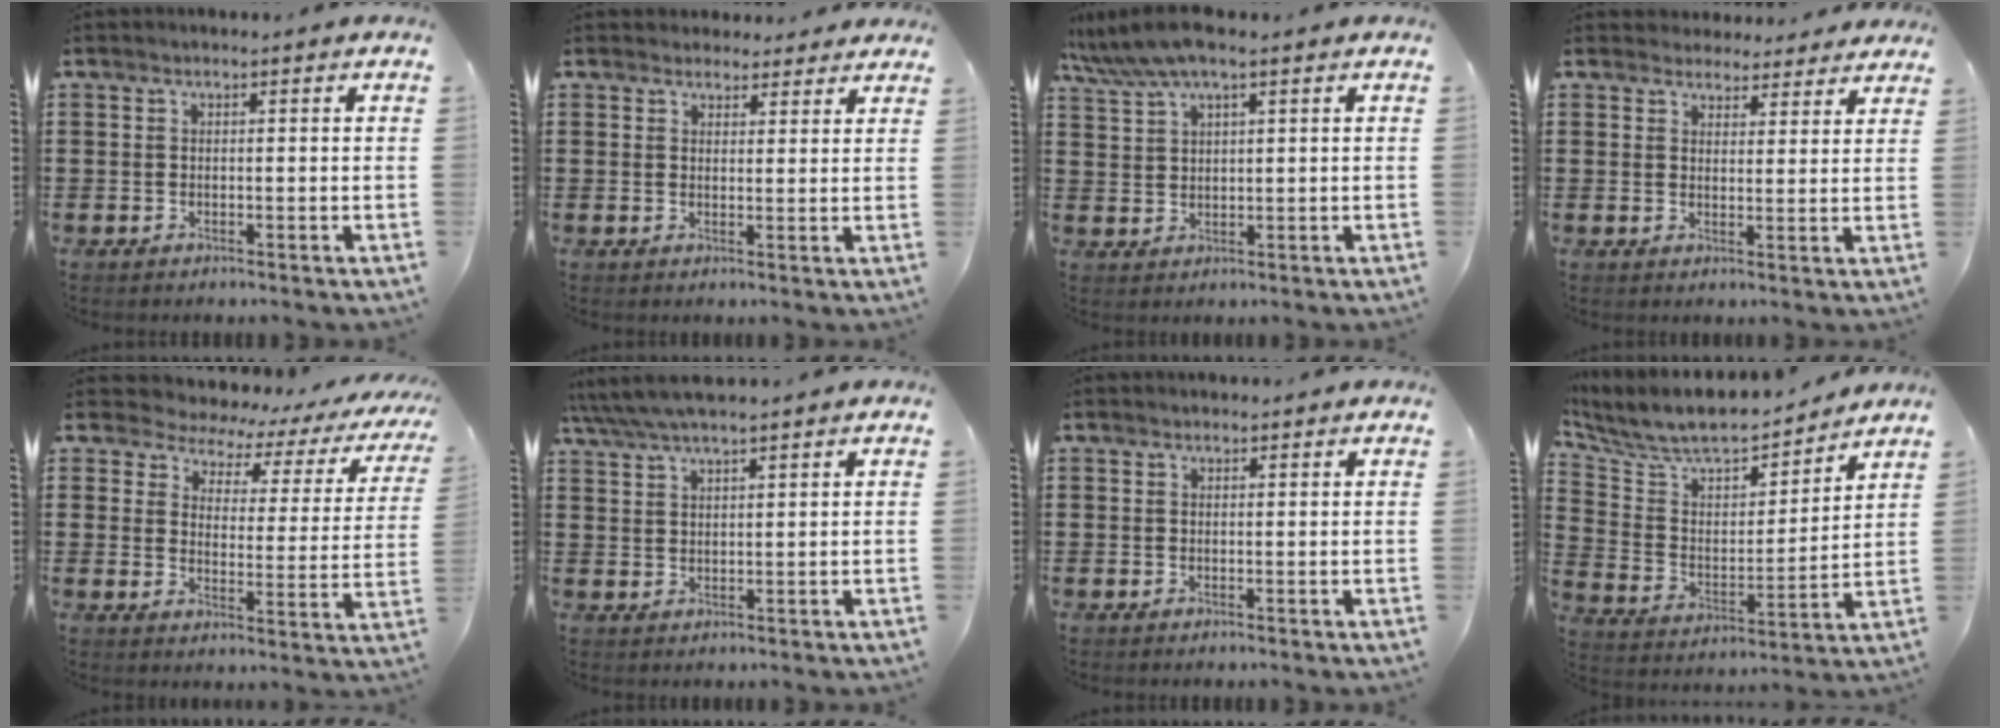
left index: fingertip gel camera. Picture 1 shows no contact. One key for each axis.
{"total": 2.9, "fx": 2.6, "fy": 1.1, "fz": 0.1, "tx": -0.001, "ty": -0.003, "tz": 0.049}
{"total": 5.5, "fx": 4.1, "fy": 1.2, "fz": 3.6, "tx": -0.078, "ty": -0.001, "tz": 0.074}
{"total": 3.6, "fx": 3.4, "fy": 1.1, "fz": 0.1, "tx": -0.014, "ty": -0.005, "tz": 0.065}
{"total": 3.5, "fx": 3.0, "fy": 1.6, "fz": 0.8, "tx": -0.039, "ty": -0.021, "tz": 0.043}
{"total": 4.0, "fx": 3.5, "fy": 0.3, "fz": 2.0, "tx": -0.048, "ty": -0.005, "tz": 0.064}
{"total": 0.6, "fx": 0.6, "fy": 0.2, "fz": 0.1, "tx": -0.003, "ty": 0.002, "tz": 0.012}
{"total": 8.0, "fx": 7.1, "fy": 2.5, "fz": 2.7, "tx": -0.088, "ty": -0.050, "tz": 0.122}